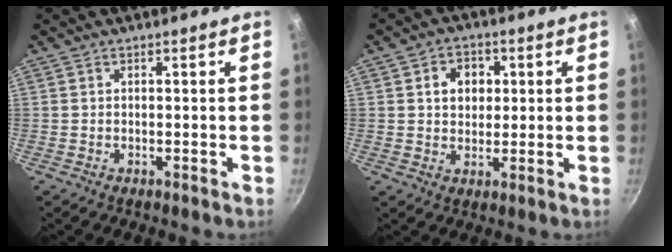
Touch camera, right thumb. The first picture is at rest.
{"total": 6.1, "force": [1.4, 5.0, 3.3], "torque": [-0.027, 0.005, 0.019]}